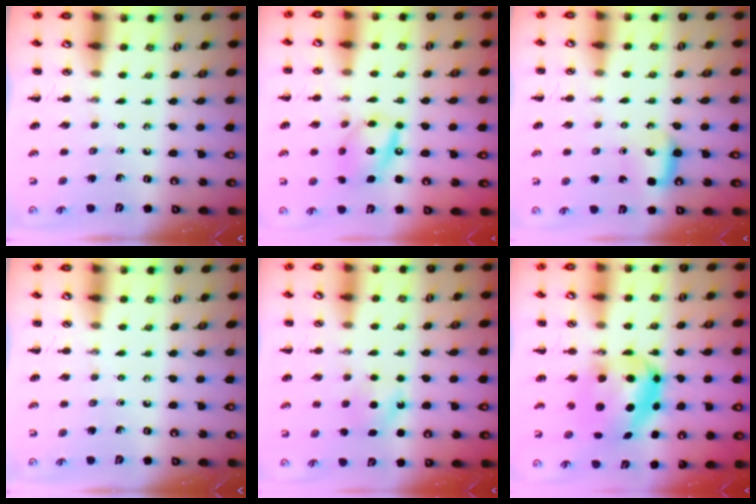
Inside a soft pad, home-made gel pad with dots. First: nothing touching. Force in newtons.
{"total": 12.8, "press": 12.6, "slide": 2.3}
{"total": 6.3, "press": 6.2, "slide": 1.4}
{"total": 0.0}
{"total": 4.9, "press": 4.7, "slide": 1.6}
{"total": 7.8, "press": 7.5, "slide": 1.9}